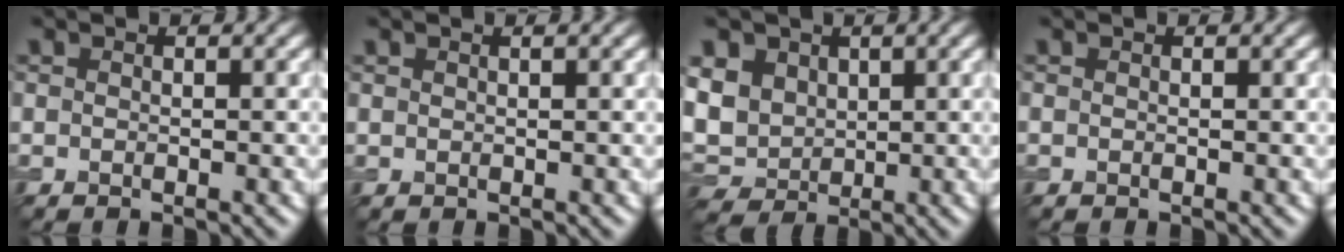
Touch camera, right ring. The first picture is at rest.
{"total": 0.6, "force": [0.5, 0.1, 0.2], "torque": [-0.003, 0.002, 0.009]}
{"total": 6.6, "force": [1.6, 5.4, 3.4], "torque": [-0.096, 0.019, 0.028]}
{"total": 0.0}